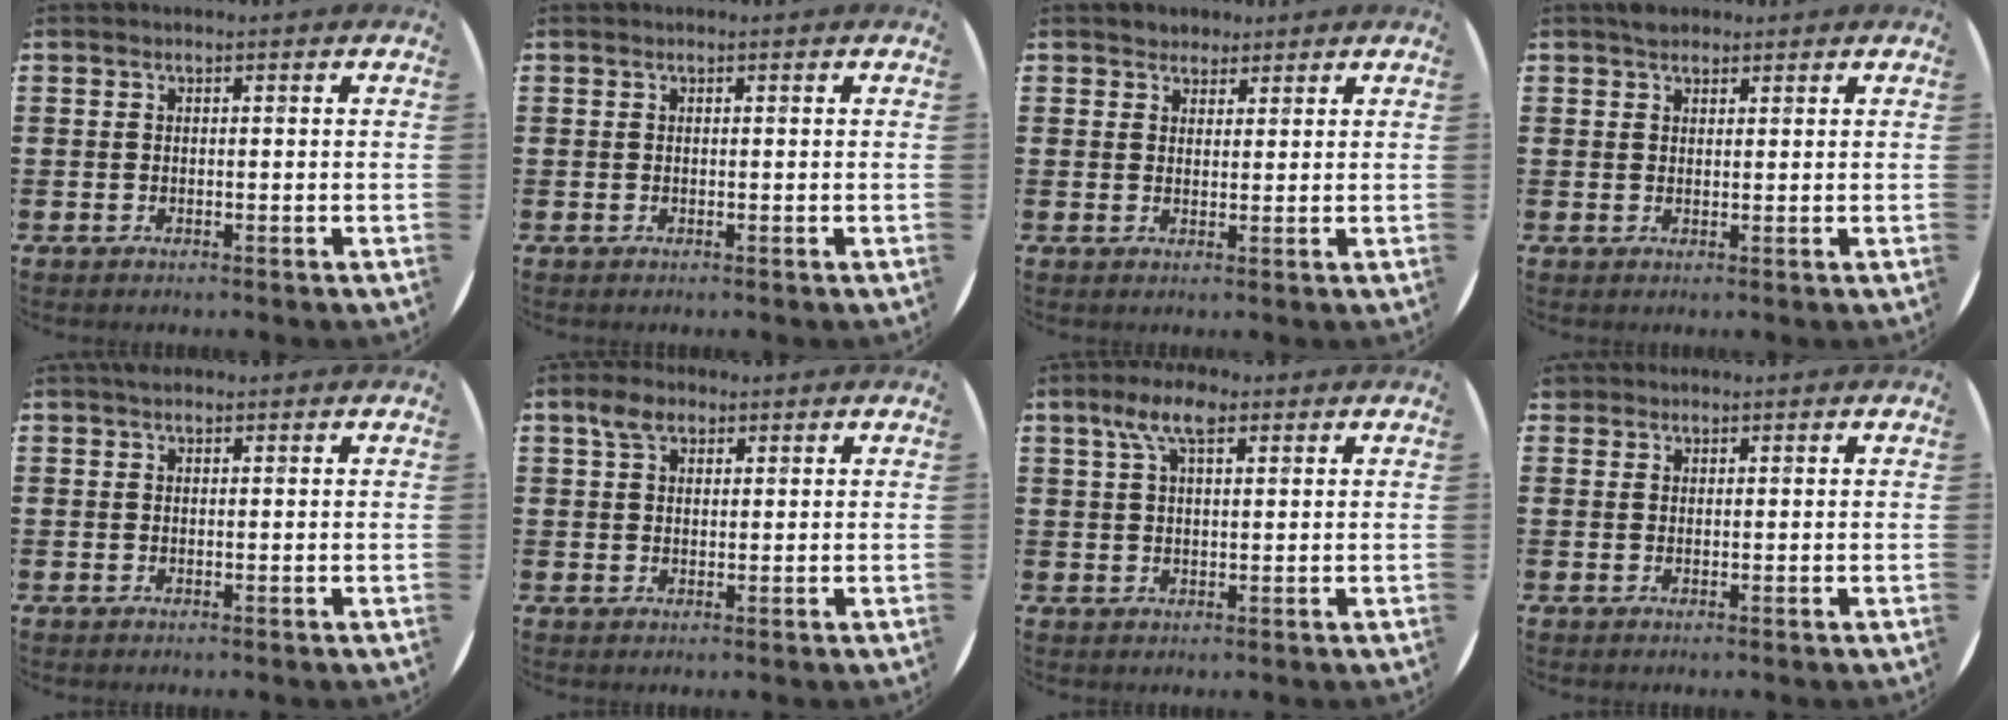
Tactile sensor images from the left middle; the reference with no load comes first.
{"total": 0.0}
{"total": 1.9, "force": [1.6, 0.9, -0.1], "torque": [0.008, 0.003, 0.031]}
{"total": 1.6, "force": [1.5, 0.7, 0.1], "torque": [0.004, 0.001, 0.027]}
{"total": 0.7, "force": [0.6, 0.3, 0.2], "torque": [0.004, 0.000, 0.010]}
{"total": 3.3, "force": [2.2, 1.9, 1.5], "torque": [-0.018, 0.001, 0.038]}
{"total": 5.7, "force": [3.4, 2.3, 4.0], "torque": [-0.080, 0.007, 0.058]}
{"total": 0.9, "force": [0.8, 0.4, -0.1], "torque": [0.000, 0.002, 0.016]}